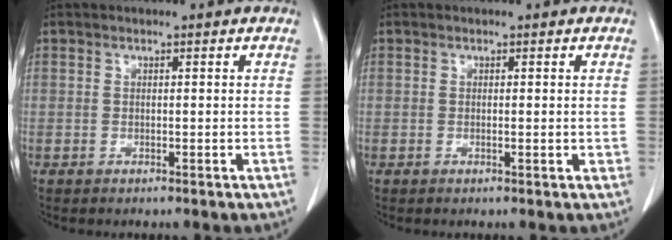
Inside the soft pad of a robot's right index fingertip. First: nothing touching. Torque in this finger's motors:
{"motor_torque": [-0.12, 0.11, -0.03, -0.01]}